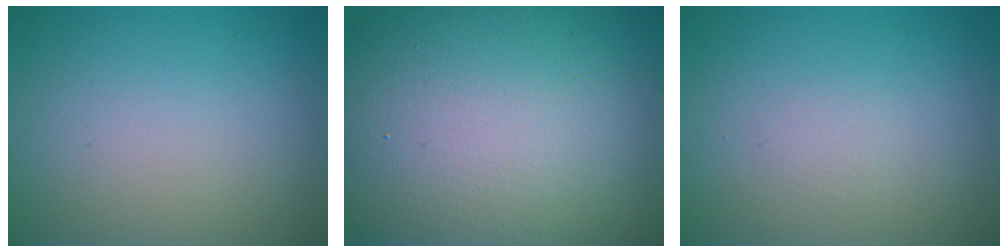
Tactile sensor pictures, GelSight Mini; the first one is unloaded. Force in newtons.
{"total": 19.6, "press": 19.6, "slide": 0.7}
{"total": 0.0}